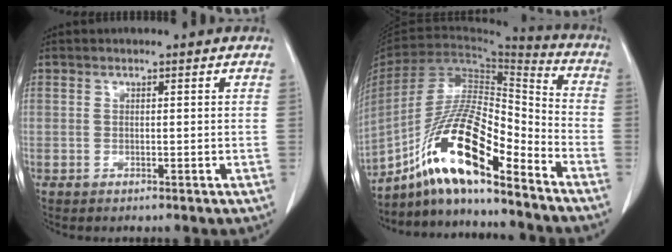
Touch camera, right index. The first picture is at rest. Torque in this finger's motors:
{"motor_torque": [1.43, -0.70, 0.72, 0.21]}